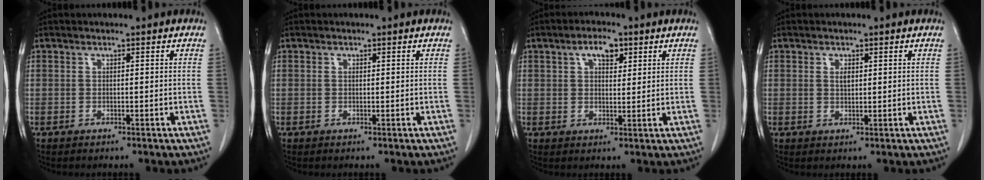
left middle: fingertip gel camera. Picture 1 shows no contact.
{"total": 0.0}
{"total": 4.3, "force": [2.1, 1.9, 3.1], "torque": [-0.055, 0.008, 0.035]}
{"total": 1.3, "force": [0.5, 0.7, 1.0], "torque": [-0.019, -0.002, 0.011]}